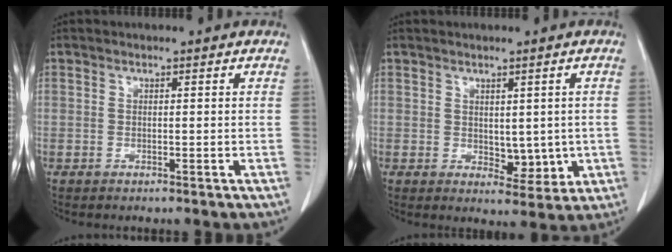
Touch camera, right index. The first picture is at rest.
{"total": 4.7, "force": [-0.3, 2.7, 3.8], "torque": [-0.042, -0.007, 0.010]}